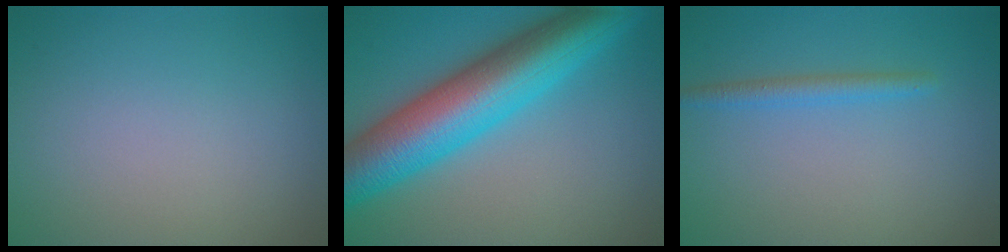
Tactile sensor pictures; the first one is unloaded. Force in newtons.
{"total": 11.1, "press": 11.1, "slide": 0.1}
{"total": 1.7, "press": 1.7, "slide": 0.0}